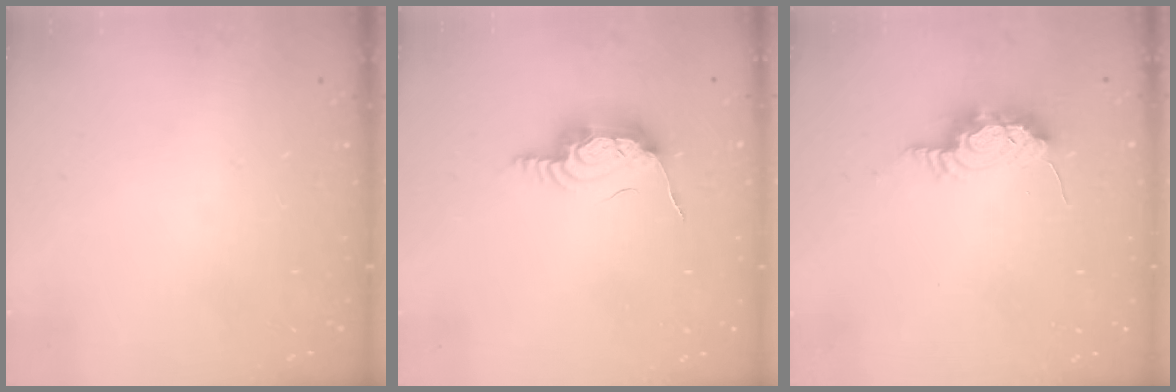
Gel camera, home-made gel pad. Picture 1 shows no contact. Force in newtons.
{"total": 10.3, "press": 10.1, "slide": 1.8}
{"total": 15.5, "press": 10.5, "slide": 11.3}